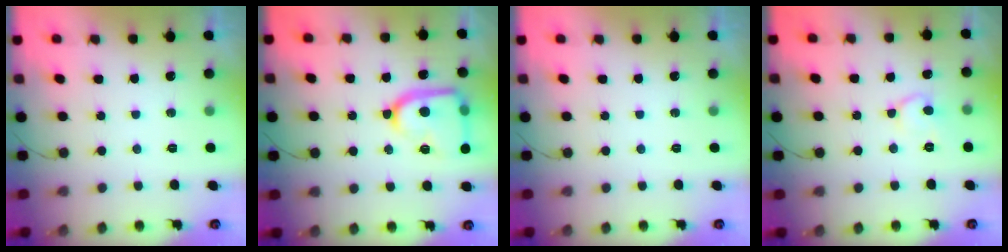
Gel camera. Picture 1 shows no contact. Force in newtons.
{"total": 17.6, "press": 17.5, "slide": 1.4}
{"total": 0.0}
{"total": 7.7, "press": 7.7, "slide": 0.6}